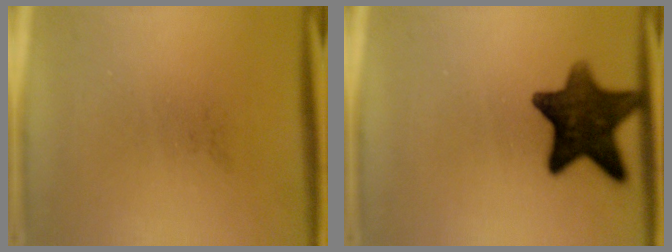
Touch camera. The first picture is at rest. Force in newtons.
{"total": 12.7}